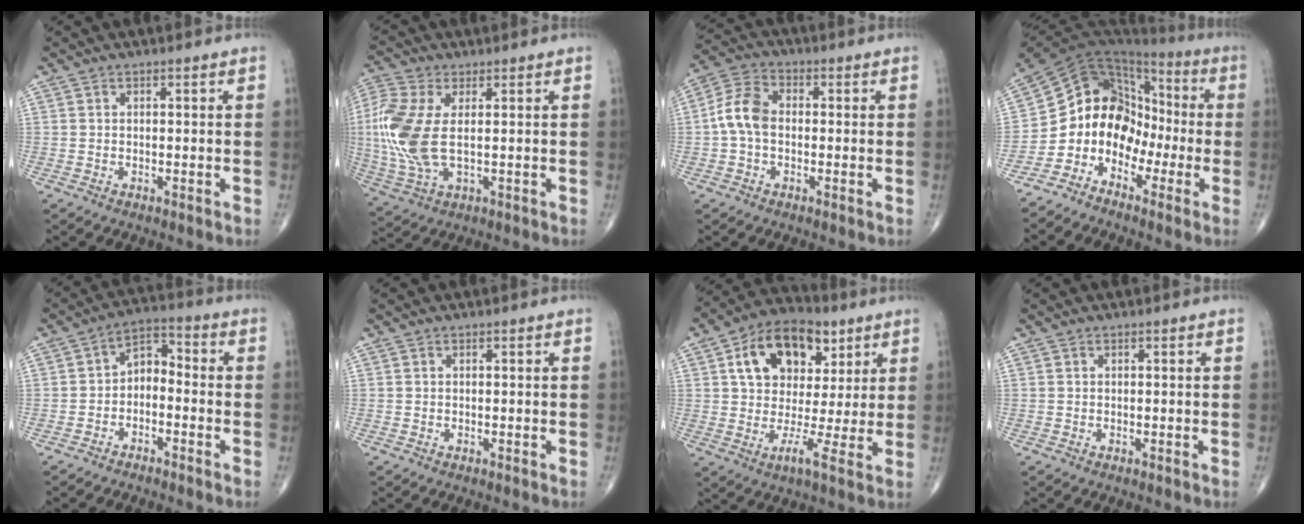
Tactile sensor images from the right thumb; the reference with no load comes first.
{"total": 13.4, "force": [0.8, 6.6, 11.6], "torque": [-0.294, -0.003, 0.020]}
{"total": 7.3, "force": [-0.5, 5.0, 5.3], "torque": [-0.102, 0.023, -0.021]}
{"total": 12.2, "force": [-4.9, 9.5, 5.9], "torque": [-0.066, 0.089, -0.099]}
{"total": 5.9, "force": [-2.1, 3.8, 4.1], "torque": [-0.050, 0.040, -0.049]}
{"total": 0.0}
{"total": 16.3, "force": [6.4, 10.2, 11.0], "torque": [-0.144, -0.002, 0.099]}
{"total": 0.0}